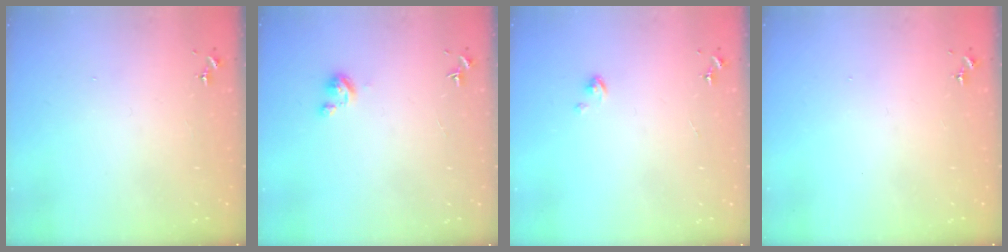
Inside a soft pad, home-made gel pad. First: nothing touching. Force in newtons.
{"total": 3.4, "press": 3.3, "slide": 0.3}
{"total": 3.0, "press": 3.0, "slide": 0.2}
{"total": 0.0}